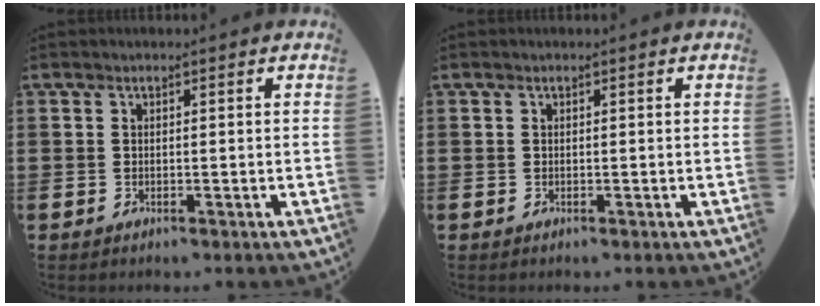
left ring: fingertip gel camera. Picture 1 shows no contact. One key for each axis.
{"total": 0.0}